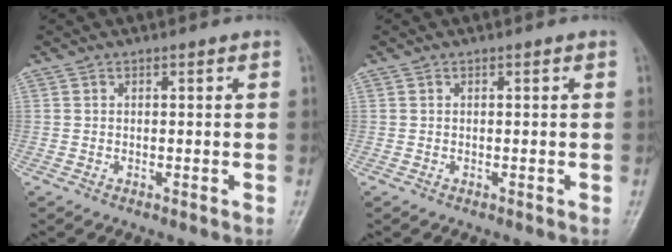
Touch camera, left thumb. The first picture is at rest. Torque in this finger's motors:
{"motor_torque": [0.00, 0.00, -0.07, 0.07, 0.00]}